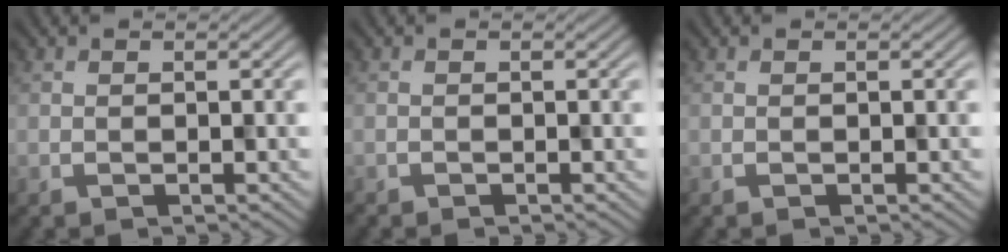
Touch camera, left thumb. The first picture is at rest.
{"total": 0.5, "force": [-0.1, 0.1, -0.5], "torque": [0.012, 0.000, -0.002]}
{"total": 0.0}